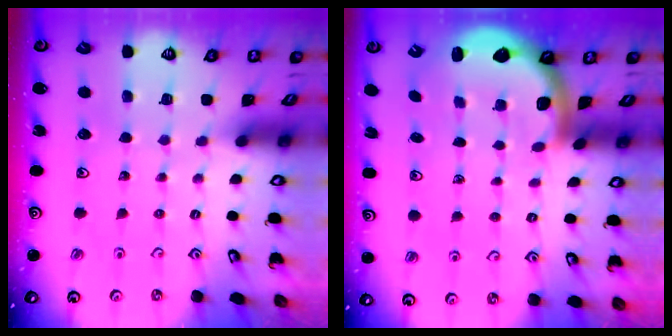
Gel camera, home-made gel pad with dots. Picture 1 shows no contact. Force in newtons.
{"total": 2.7, "press": 2.6, "slide": 0.5}